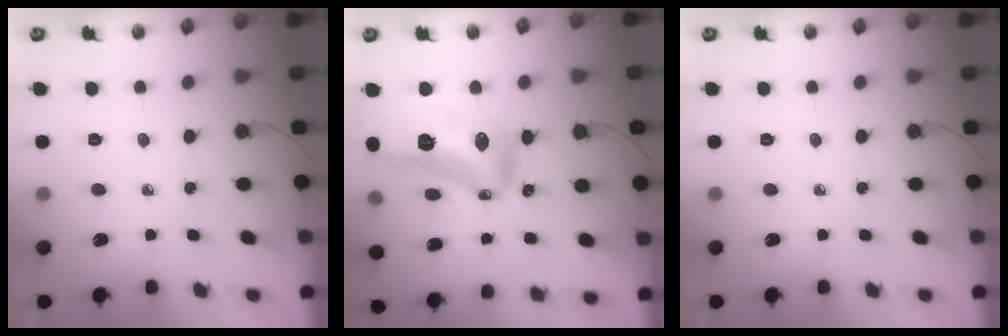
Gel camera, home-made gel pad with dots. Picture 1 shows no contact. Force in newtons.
{"total": 20.4, "press": 20.3, "slide": 2.1}
{"total": 0.0}